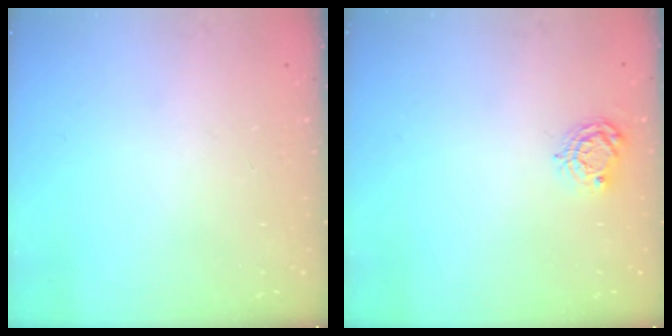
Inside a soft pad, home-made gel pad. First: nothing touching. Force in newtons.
{"total": 5.9, "press": 5.9, "slide": 0.2}